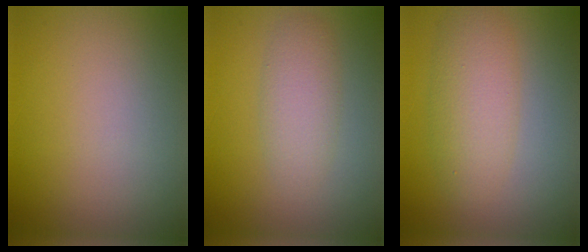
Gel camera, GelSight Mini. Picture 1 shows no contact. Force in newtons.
{"total": 2.7, "press": 2.7, "slide": 0.1}
{"total": 4.0, "press": 4.0, "slide": 0.3}